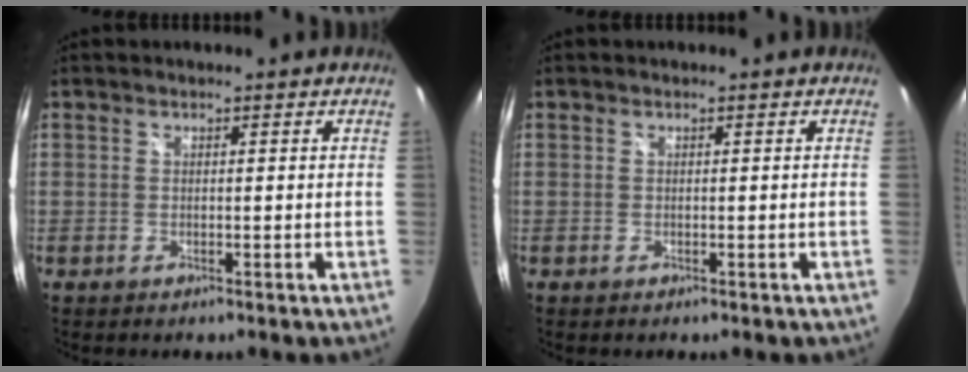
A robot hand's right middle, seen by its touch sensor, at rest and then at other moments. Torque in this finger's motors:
{"motor_torque": [0.00, -0.01, 0.00, 0.02]}